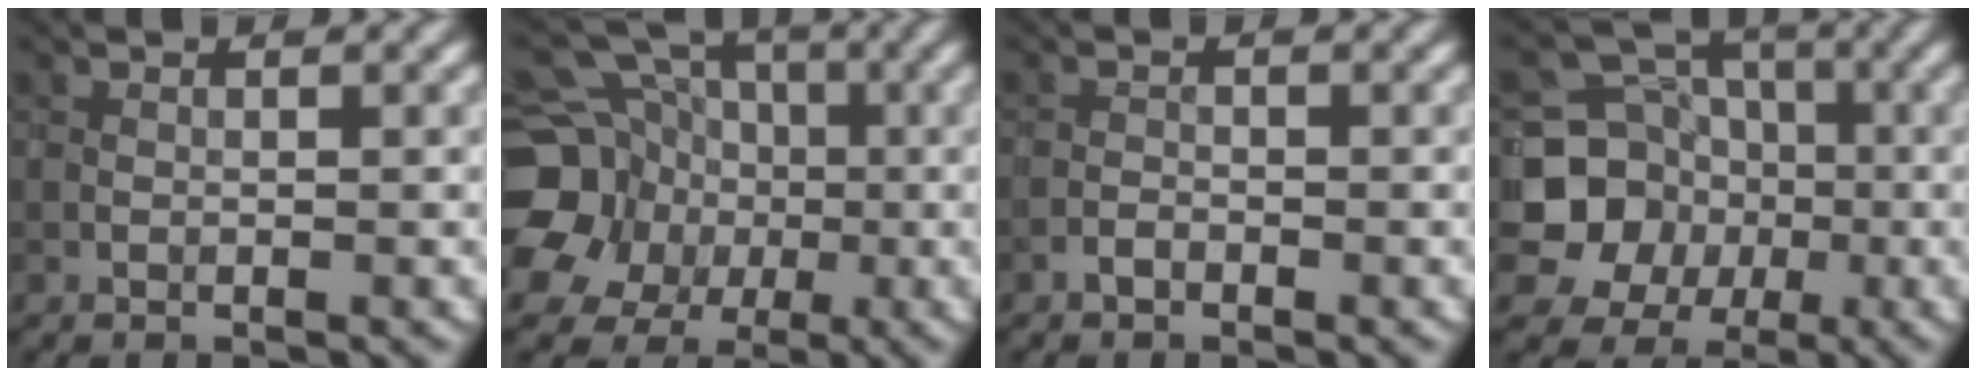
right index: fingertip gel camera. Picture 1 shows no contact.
{"total": 13.8, "force": [-0.6, 12.7, 5.4], "torque": [-0.160, 0.014, -0.025]}
{"total": 0.6, "force": [-0.4, 0.3, 0.2], "torque": [-0.002, 0.001, -0.011]}
{"total": 7.9, "force": [-1.4, 7.5, 2.3], "torque": [-0.047, -0.007, -0.050]}